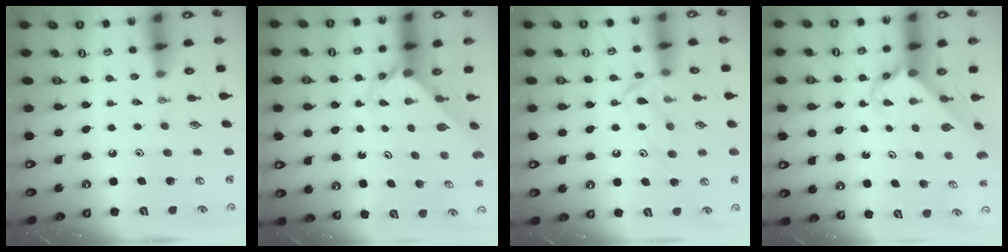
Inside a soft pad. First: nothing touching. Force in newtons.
{"total": 2.5, "press": 2.5, "slide": 0.2}
{"total": 12.4, "press": 12.4, "slide": 0.8}
{"total": 2.9, "press": 2.9, "slide": 0.3}